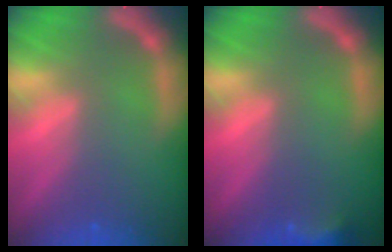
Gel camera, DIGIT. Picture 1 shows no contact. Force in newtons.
{"total": 3.0}